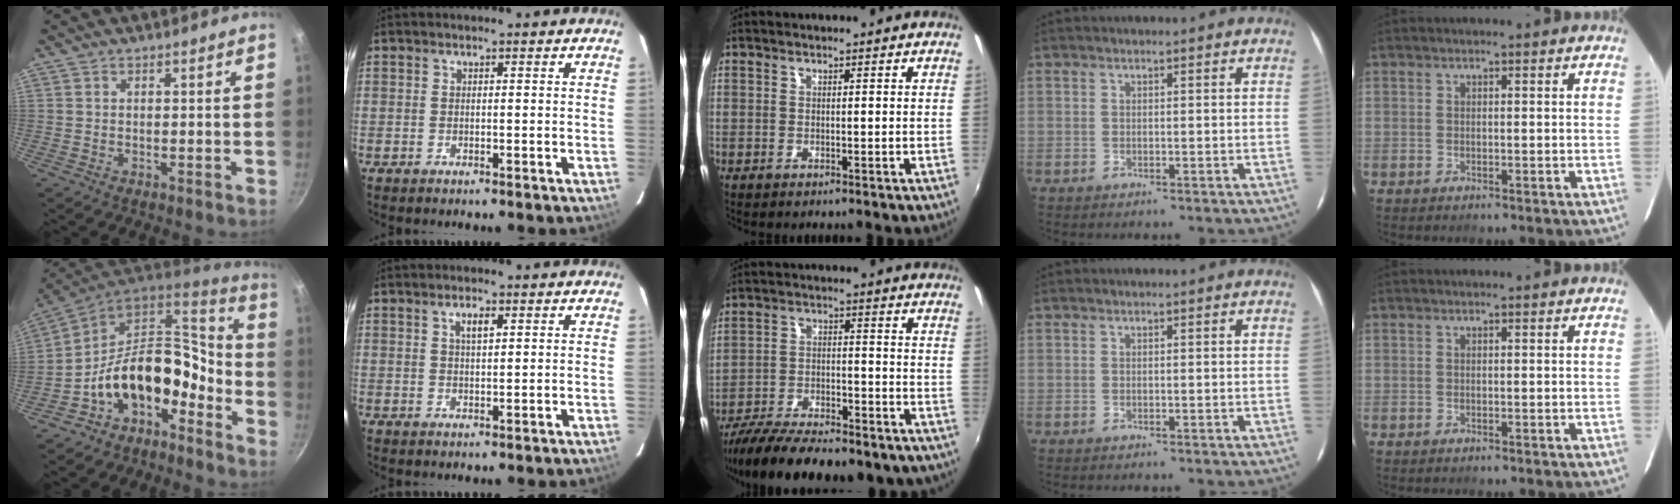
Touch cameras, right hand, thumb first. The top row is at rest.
{"thumb": {"total": 16.5, "force": [-6.7, 10.5, 10.8], "torque": [-0.141, 0.084, -0.129]}, "index": {"total": 2.4, "force": [1.1, 0.9, 1.9], "torque": [-0.034, 0.005, 0.018]}, "middle": {"total": 23.7, "force": [-19.5, 6.8, 11.7], "torque": [-0.223, -0.038, -0.278]}}